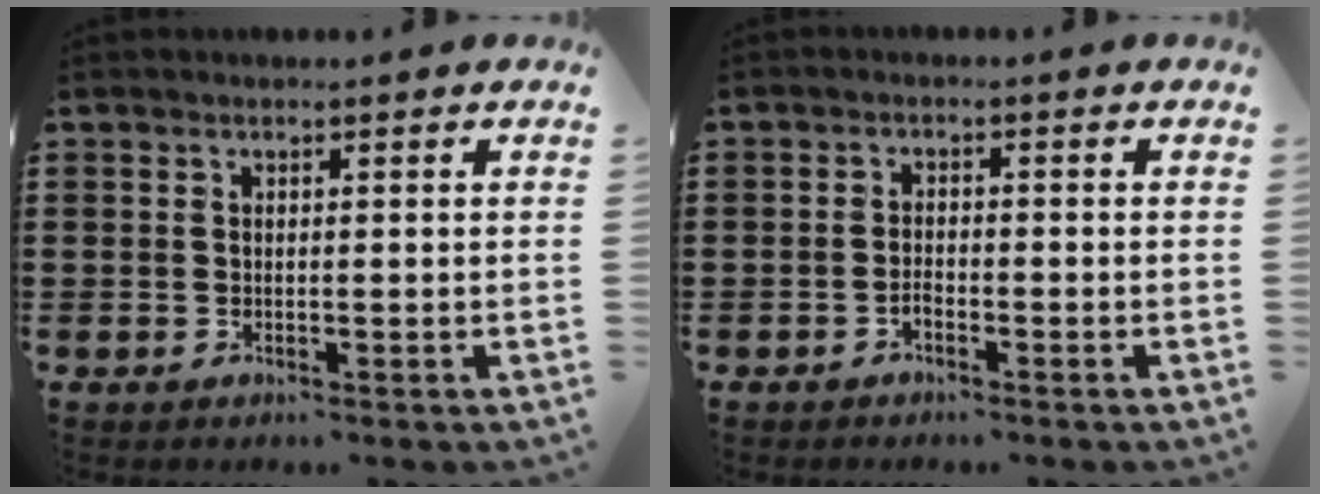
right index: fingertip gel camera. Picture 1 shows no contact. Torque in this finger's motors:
{"motor_torque": [1.82, 0.32, 0.02, -0.05]}